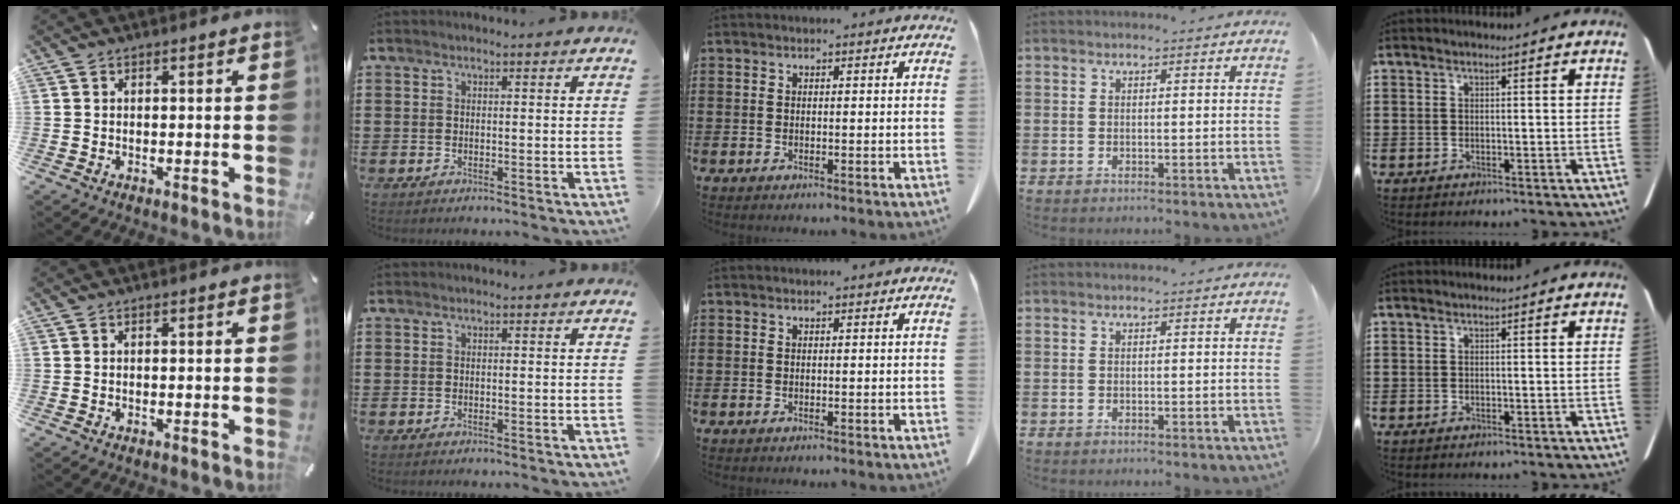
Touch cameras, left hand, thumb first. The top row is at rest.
{}